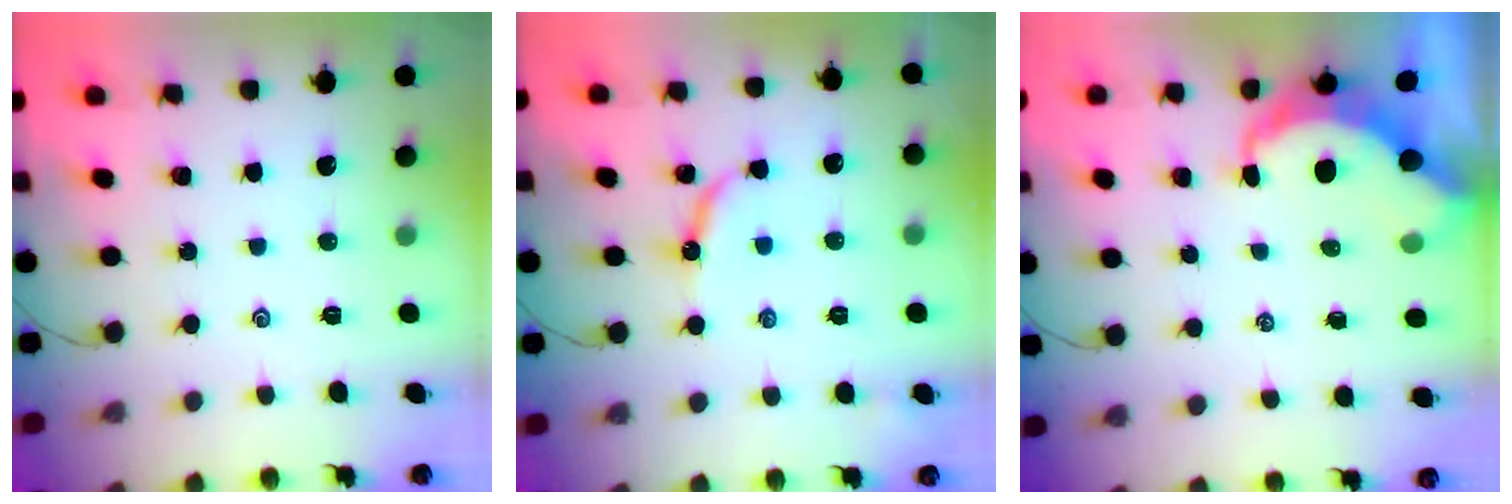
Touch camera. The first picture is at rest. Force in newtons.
{"total": 7.0, "press": 7.0, "slide": 0.3}
{"total": 7.5, "press": 7.5, "slide": 0.9}